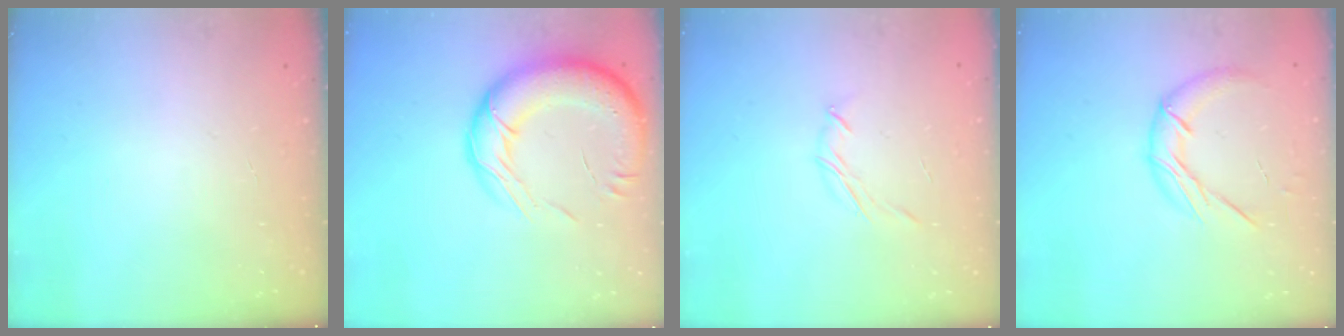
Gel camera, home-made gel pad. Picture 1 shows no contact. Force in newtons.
{"total": 20.5, "press": 20.0, "slide": 4.5}
{"total": 3.8, "press": 3.7, "slide": 0.8}
{"total": 10.9, "press": 10.9, "slide": 0.7}